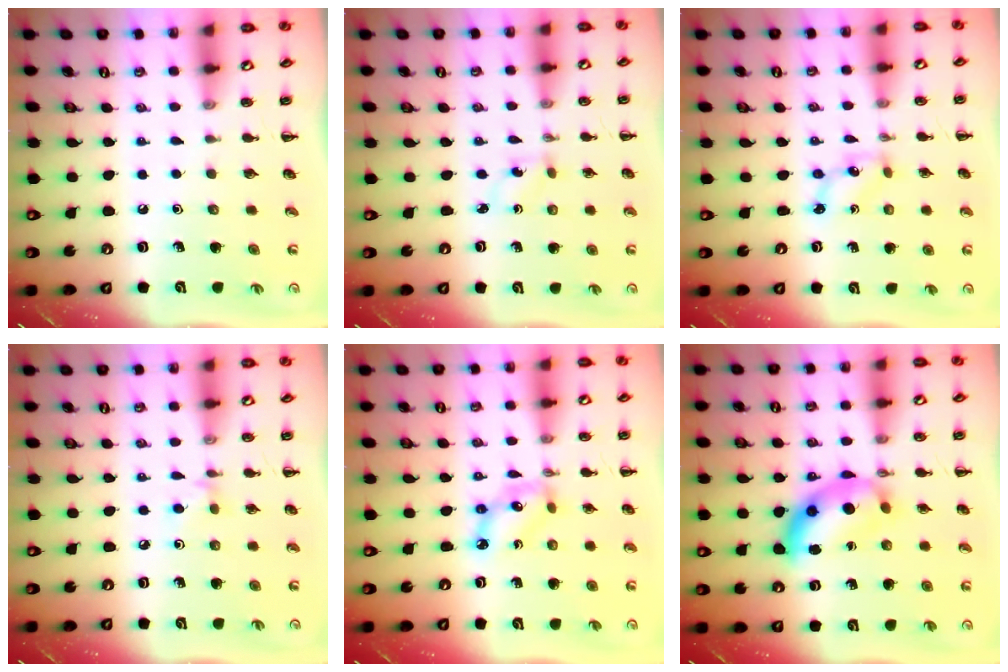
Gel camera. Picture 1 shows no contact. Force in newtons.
{"total": 1.2, "press": 1.1, "slide": 0.5}
{"total": 1.9, "press": 1.9, "slide": 0.3}
{"total": 3.0, "press": 2.7, "slide": 1.2}
{"total": 6.7, "press": 6.5, "slide": 1.6}
{"total": 11.1, "press": 11.1, "slide": 0.4}